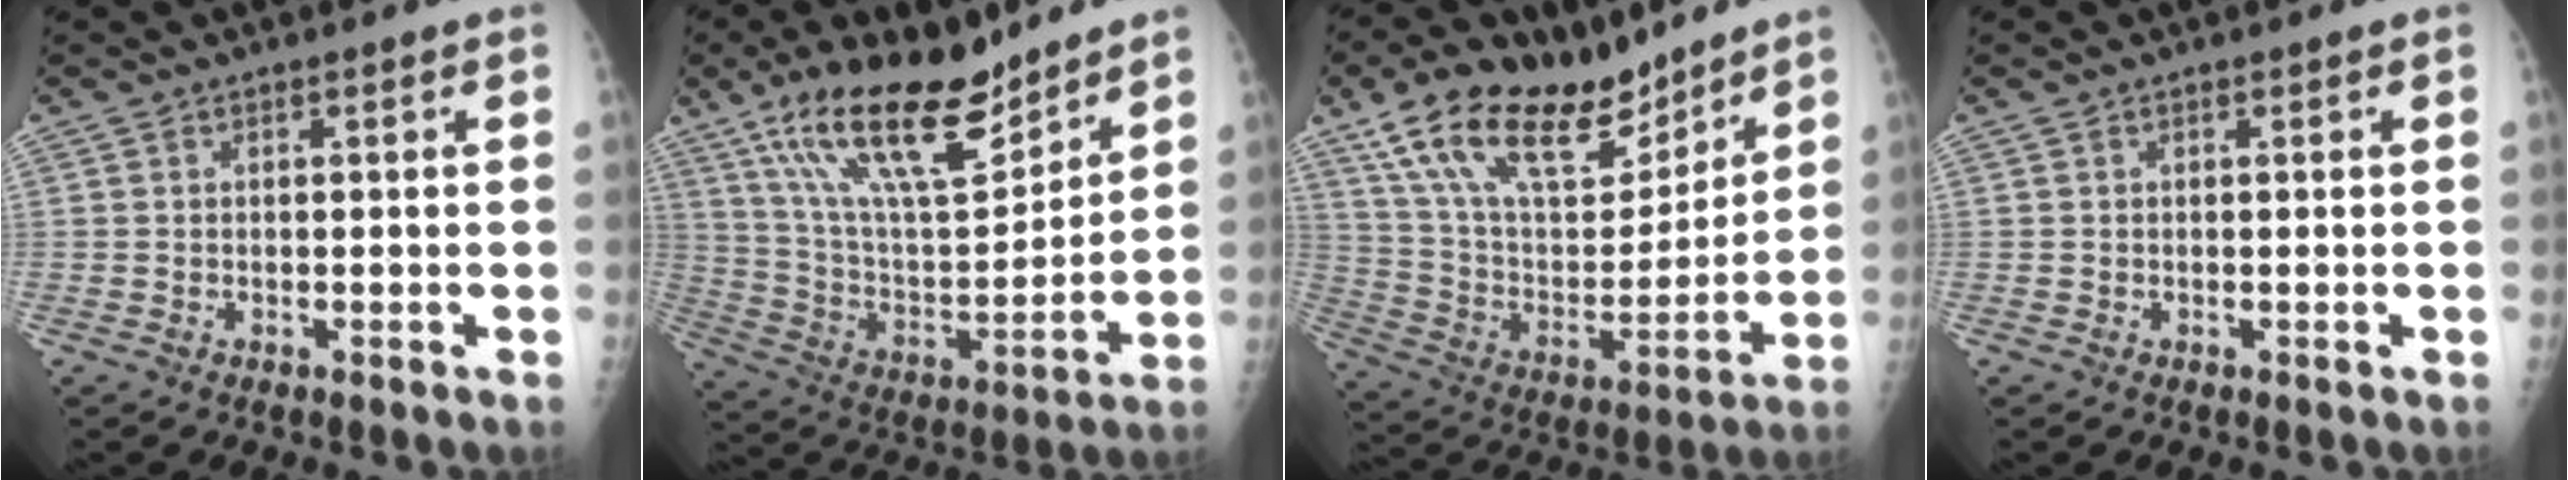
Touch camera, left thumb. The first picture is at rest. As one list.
[{"total": 21.7, "force": [15.0, 7.4, 13.8], "torque": [-0.213, -0.068, 0.274]}, {"total": 24.0, "force": [16.5, 10.8, 13.7], "torque": [-0.209, -0.048, 0.295]}, {"total": 0.0}]